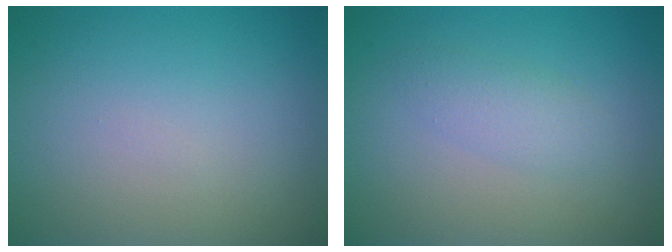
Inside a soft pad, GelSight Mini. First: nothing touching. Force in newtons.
{"total": 1.9, "press": 1.9, "slide": 0.1}